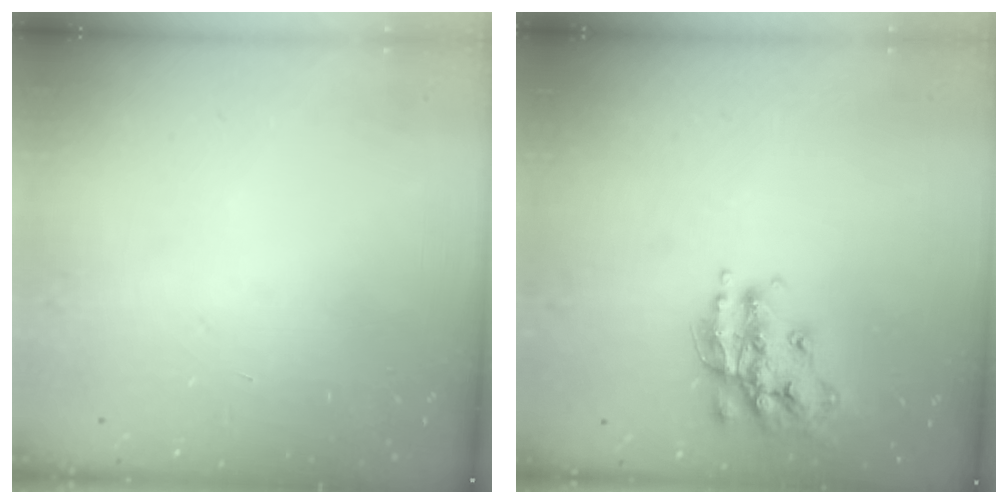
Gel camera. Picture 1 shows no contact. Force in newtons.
{"total": 15.9, "press": 15.9, "slide": 0.9}